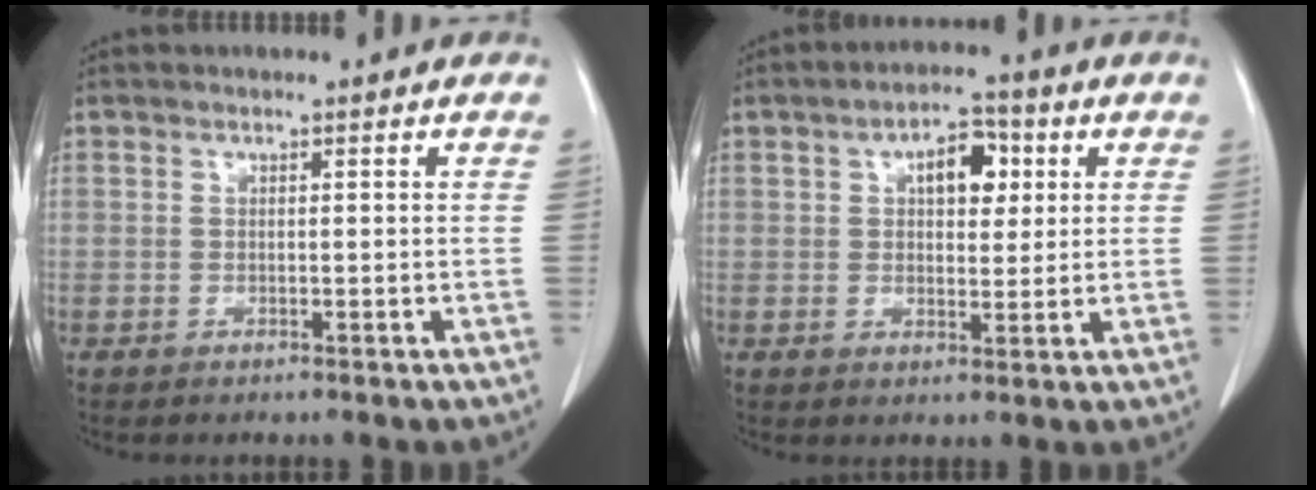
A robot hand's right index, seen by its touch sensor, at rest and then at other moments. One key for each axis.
{"total": 6.6, "fx": 2.0, "fy": 3.3, "fz": 5.3, "tx": -0.079, "ty": 0.016, "tz": 0.030}